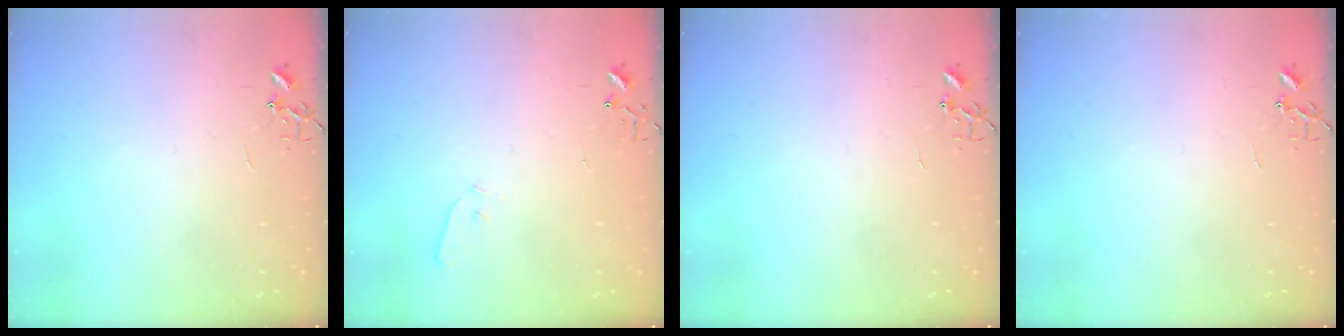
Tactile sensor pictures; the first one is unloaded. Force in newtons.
{"total": 3.6, "press": 3.5, "slide": 0.6}
{"total": 0.0}
{"total": 0.0}